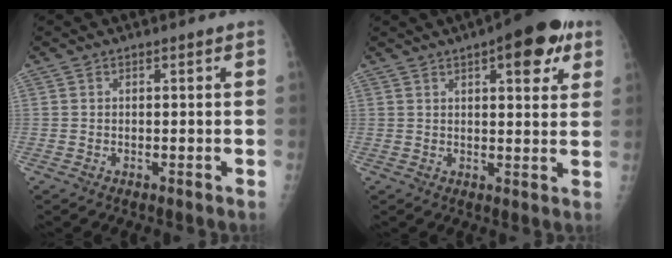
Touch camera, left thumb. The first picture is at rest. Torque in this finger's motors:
{"motor_torque": [0.30, 0.06, 1.04, -0.43, 0.05]}